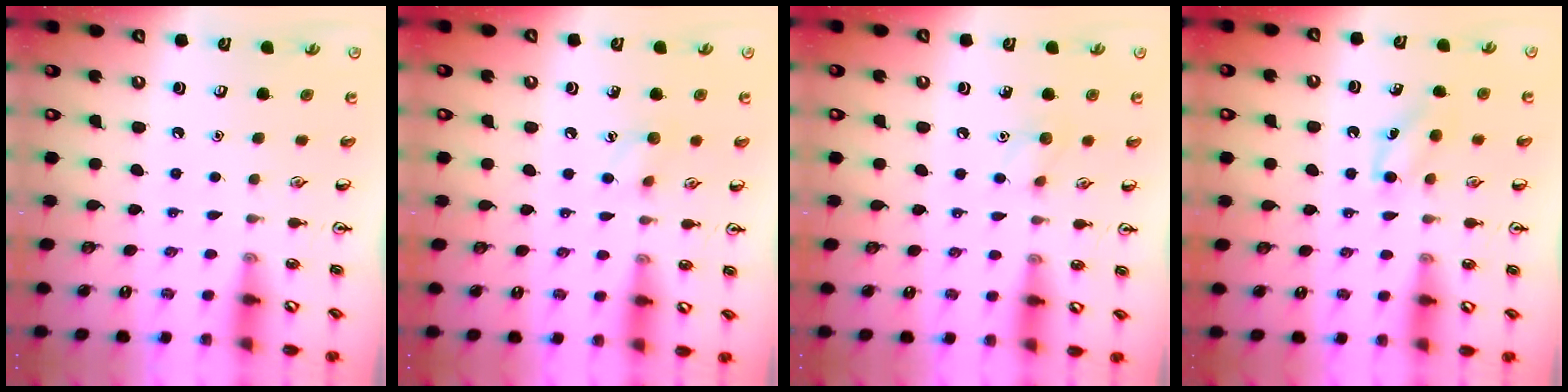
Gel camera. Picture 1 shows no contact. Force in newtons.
{"total": 6.3, "press": 6.1, "slide": 1.9}
{"total": 6.8, "press": 6.5, "slide": 1.9}
{"total": 7.4, "press": 7.2, "slide": 1.6}